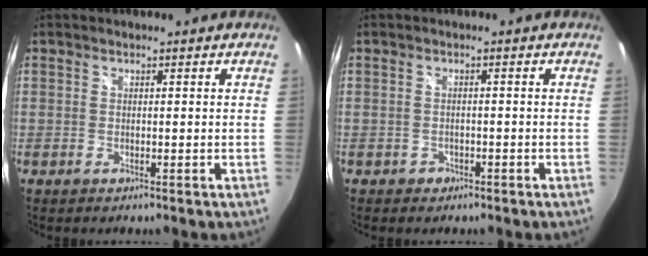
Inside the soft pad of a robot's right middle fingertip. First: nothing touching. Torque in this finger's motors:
{"motor_torque": [-0.06, 0.11, -0.02, -0.01]}